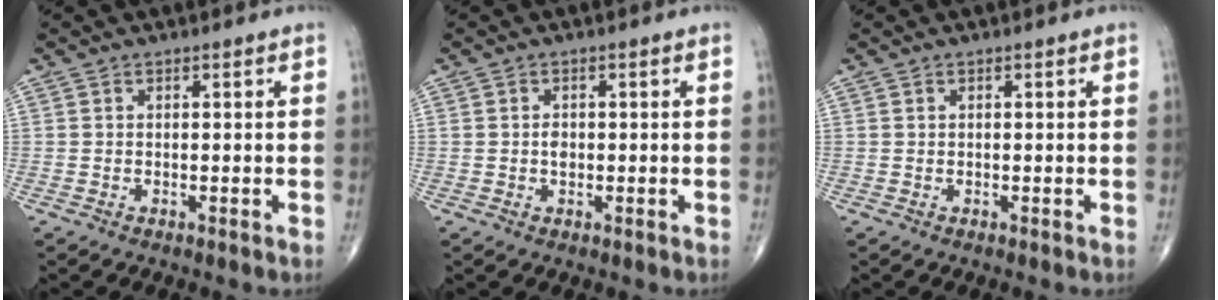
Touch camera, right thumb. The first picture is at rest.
{"total": 1.3, "force": [-0.2, 0.9, 0.9], "torque": [-0.013, 0.001, -0.003]}
{"total": 0.0}